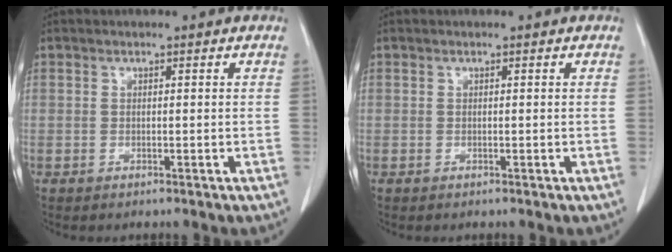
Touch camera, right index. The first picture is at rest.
{"total": 0.0}